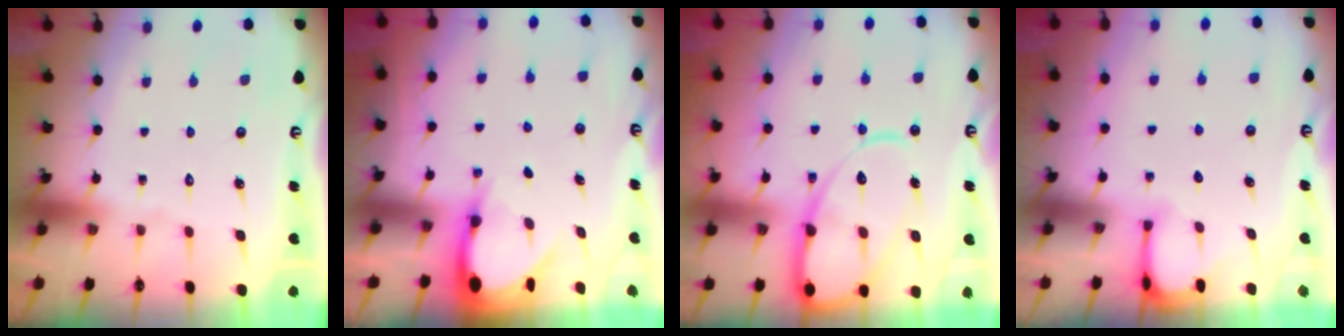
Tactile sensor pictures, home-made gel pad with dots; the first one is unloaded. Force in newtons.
{"total": 4.3, "press": 4.2, "slide": 0.6}
{"total": 16.1, "press": 16.1, "slide": 1.3}
{"total": 2.6, "press": 2.5, "slide": 0.4}